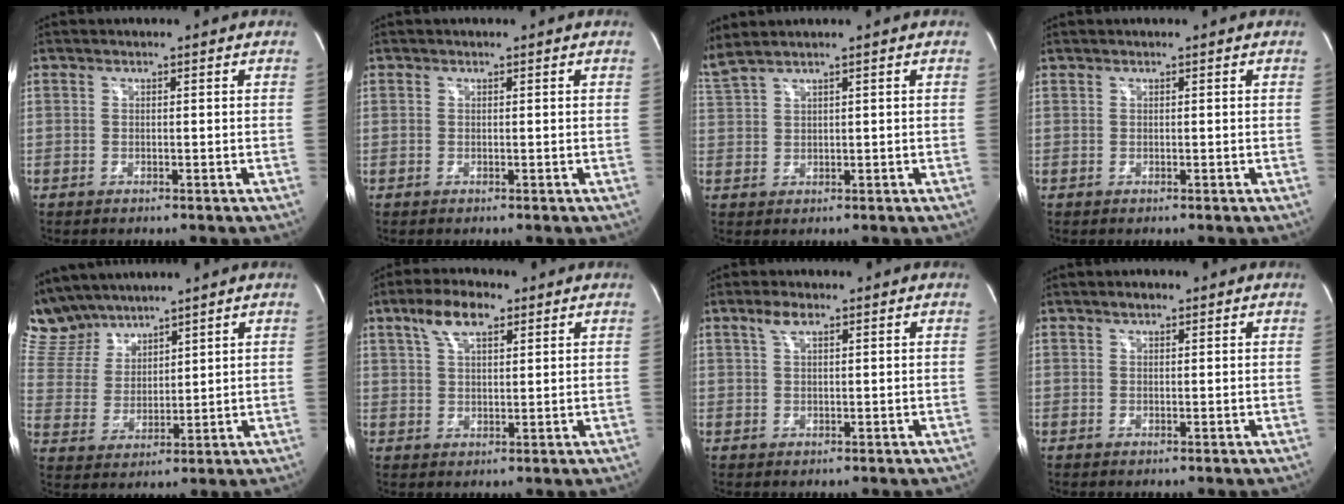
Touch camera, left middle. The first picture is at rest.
{"total": 0.0}
{"total": 4.0, "force": [3.3, -0.9, 2.0], "torque": [-0.062, 0.017, 0.081]}
{"total": 0.0}
{"total": 8.8, "force": [8.2, 2.9, 1.1], "torque": [-0.042, 0.014, 0.181]}
{"total": 6.7, "force": [4.0, 2.5, 4.8], "torque": [-0.098, 0.018, 0.074]}
{"total": 2.5, "force": [1.5, 0.8, 1.8], "torque": [-0.042, 0.007, 0.034]}
{"total": 1.3, "force": [1.0, 0.6, 0.7], "torque": [-0.016, 0.004, 0.015]}